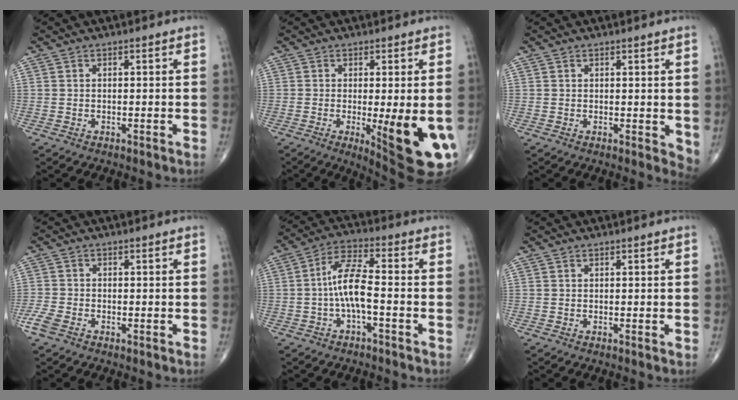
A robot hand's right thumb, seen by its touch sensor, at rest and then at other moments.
{"total": 15.0, "force": [-3.6, 3.7, 14.1], "torque": [-0.153, -0.024, -0.032]}
{"total": 2.8, "force": [1.0, 1.4, 2.2], "torque": [-0.021, -0.010, 0.015]}
{"total": 3.2, "force": [-1.9, 1.7, 2.0], "torque": [-0.058, 0.002, -0.042]}
{"total": 8.1, "force": [-1.6, 2.4, 7.6], "torque": [-0.153, 0.029, -0.036]}
{"total": 0.0}